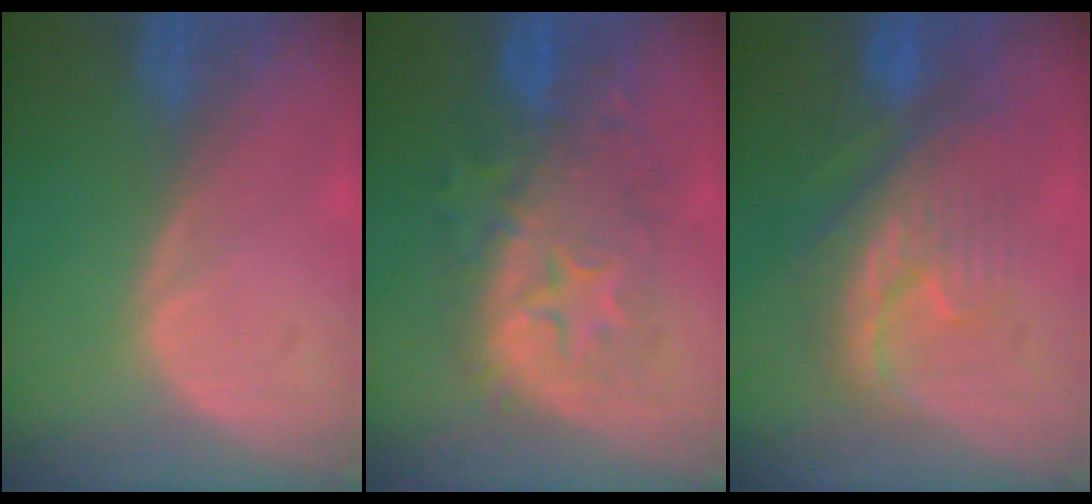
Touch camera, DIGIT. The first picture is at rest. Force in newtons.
{"total": 9.3, "press": 9.3, "slide": 0.4}
{"total": 8.0, "press": 7.9, "slide": 1.1}